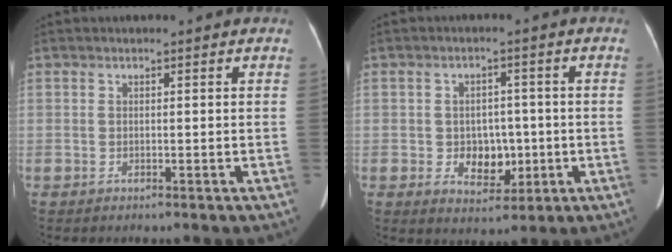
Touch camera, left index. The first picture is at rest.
{"total": 5.6, "force": [-0.9, 4.2, 3.7], "torque": [-0.056, 0.008, -0.002]}